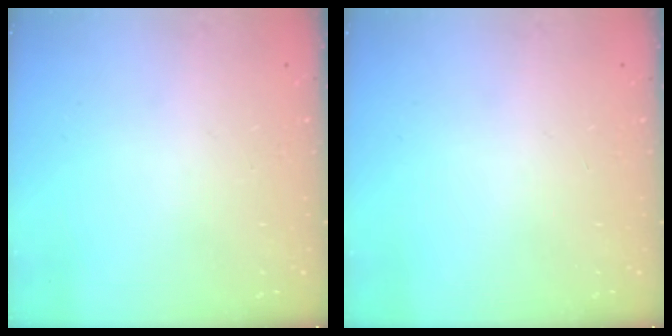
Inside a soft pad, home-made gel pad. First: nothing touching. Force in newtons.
{"total": 0.0}